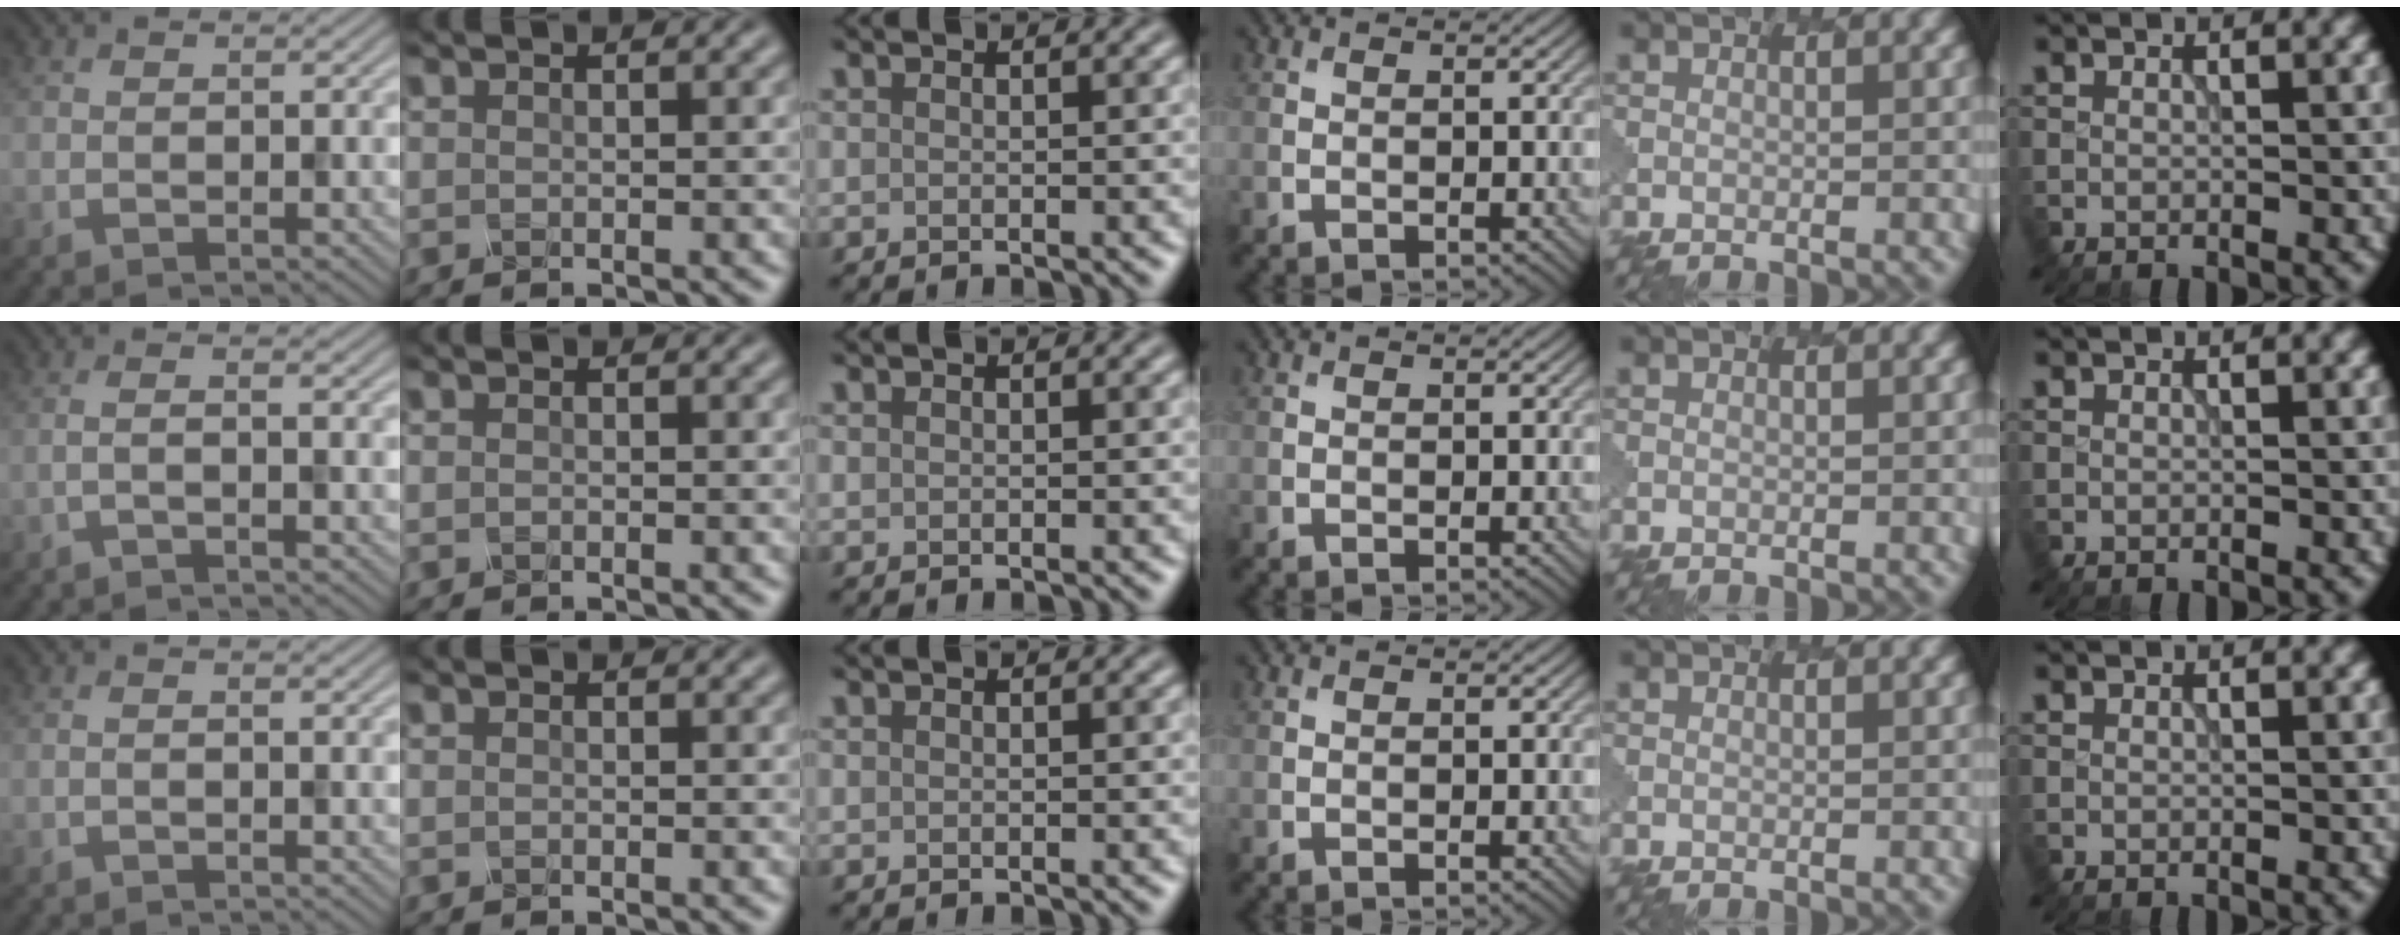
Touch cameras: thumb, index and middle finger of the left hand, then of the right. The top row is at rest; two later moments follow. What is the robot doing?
{"motion": "dispense", "object": "syringe"}